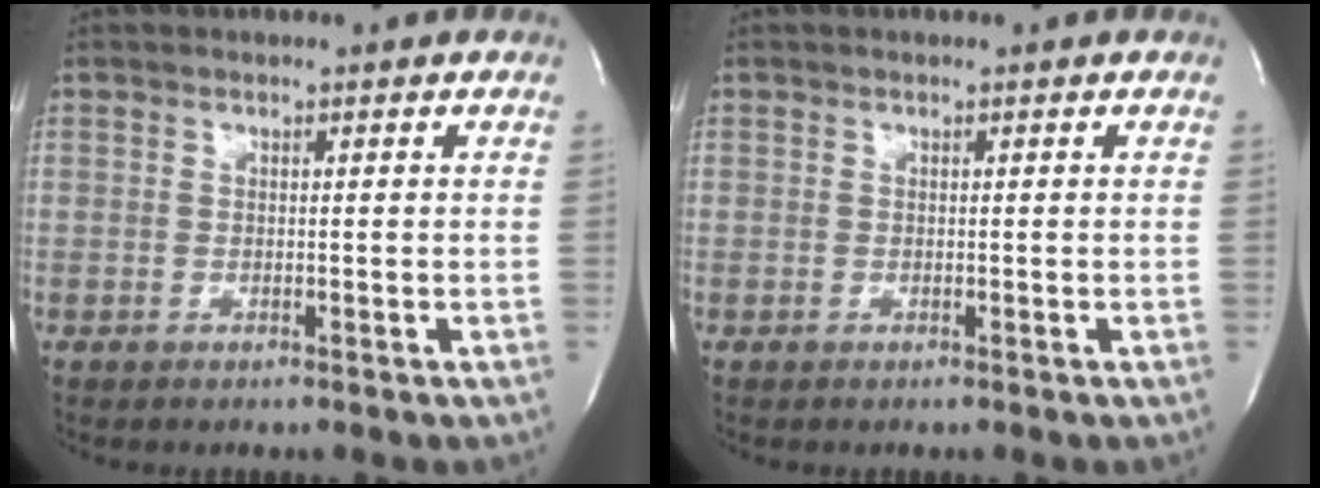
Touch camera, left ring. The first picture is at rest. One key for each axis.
{"total": 0.0}